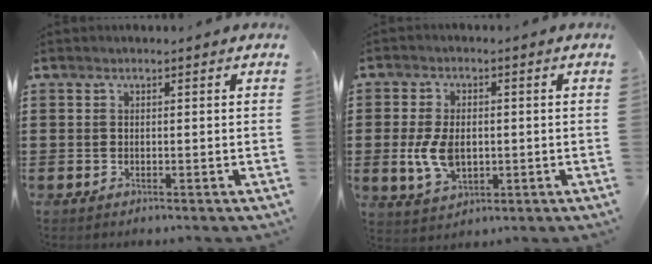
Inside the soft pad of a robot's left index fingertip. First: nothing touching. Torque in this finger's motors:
{"motor_torque": [1.08, 0.37, 0.47, 0.09]}